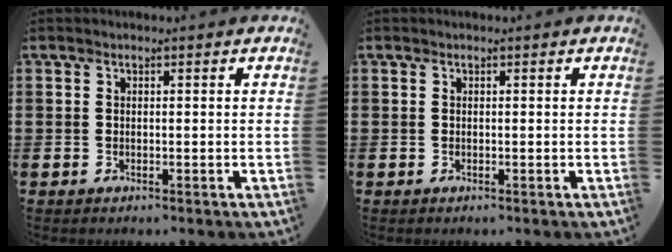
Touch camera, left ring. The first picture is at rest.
{"total": 0.0}